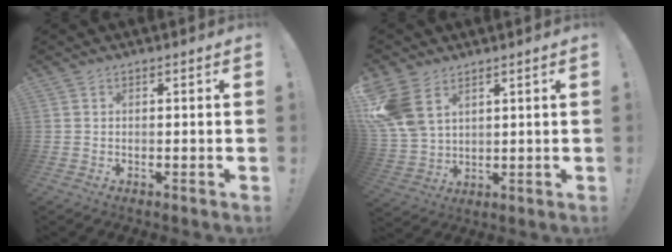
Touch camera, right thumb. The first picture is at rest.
{"total": 11.1, "force": [5.5, 7.3, 6.2], "torque": [-0.121, -0.017, 0.116]}